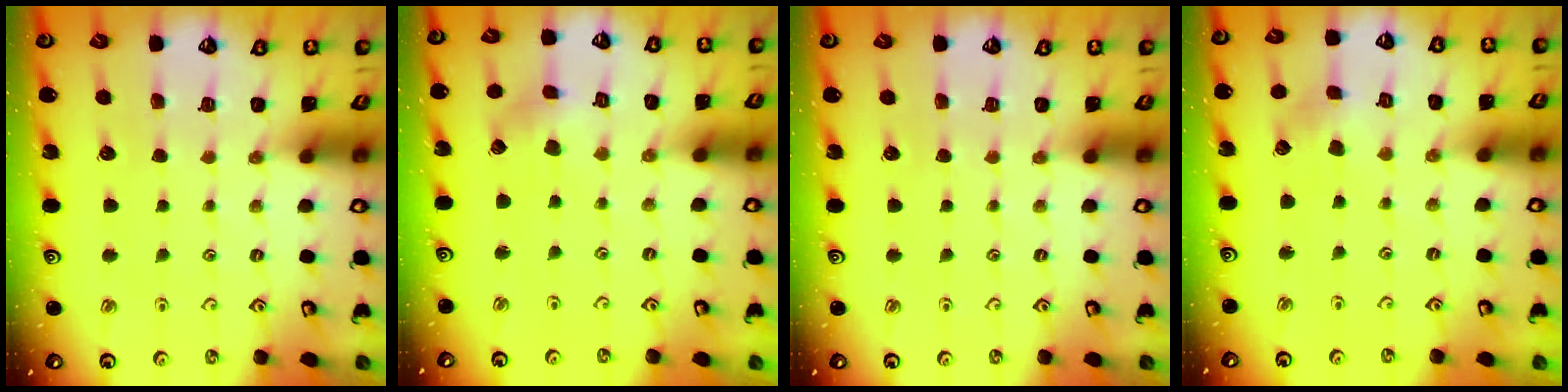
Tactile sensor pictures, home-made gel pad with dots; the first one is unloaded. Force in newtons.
{"total": 2.3, "press": 2.3, "slide": 0.3}
{"total": 0.0}
{"total": 3.2, "press": 3.1, "slide": 0.3}